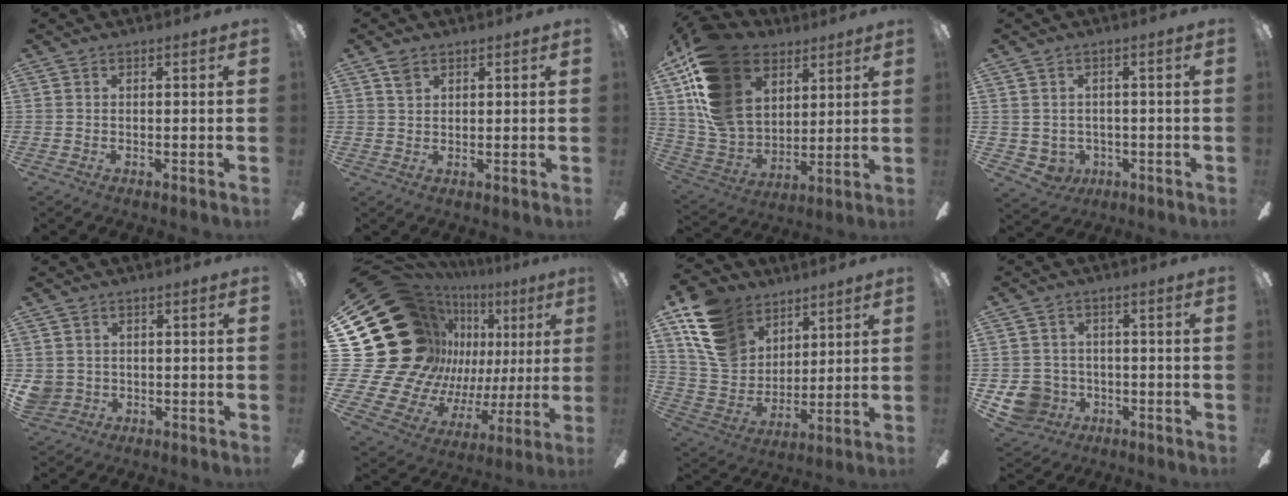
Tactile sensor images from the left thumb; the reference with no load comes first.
{"total": 2.9, "force": [1.9, 1.8, 1.2], "torque": [-0.018, -0.003, 0.035]}
{"total": 20.8, "force": [10.5, 14.2, 10.9], "torque": [-0.254, -0.048, 0.195]}
{"total": 4.0, "force": [0.4, 3.9, 0.2], "torque": [-0.024, -0.003, 0.010]}
{"total": 4.4, "force": [0.4, 4.3, 0.7], "torque": [-0.021, 0.006, 0.008]}
{"total": 32.5, "force": [9.8, 23.4, 20.4], "torque": [-0.395, -0.100, 0.250]}
{"total": 16.4, "force": [9.5, 11.6, 6.6], "torque": [-0.149, -0.039, 0.191]}
{"total": 8.2, "force": [-2.8, 7.5, 2.1], "torque": [-0.062, 0.022, -0.049]}